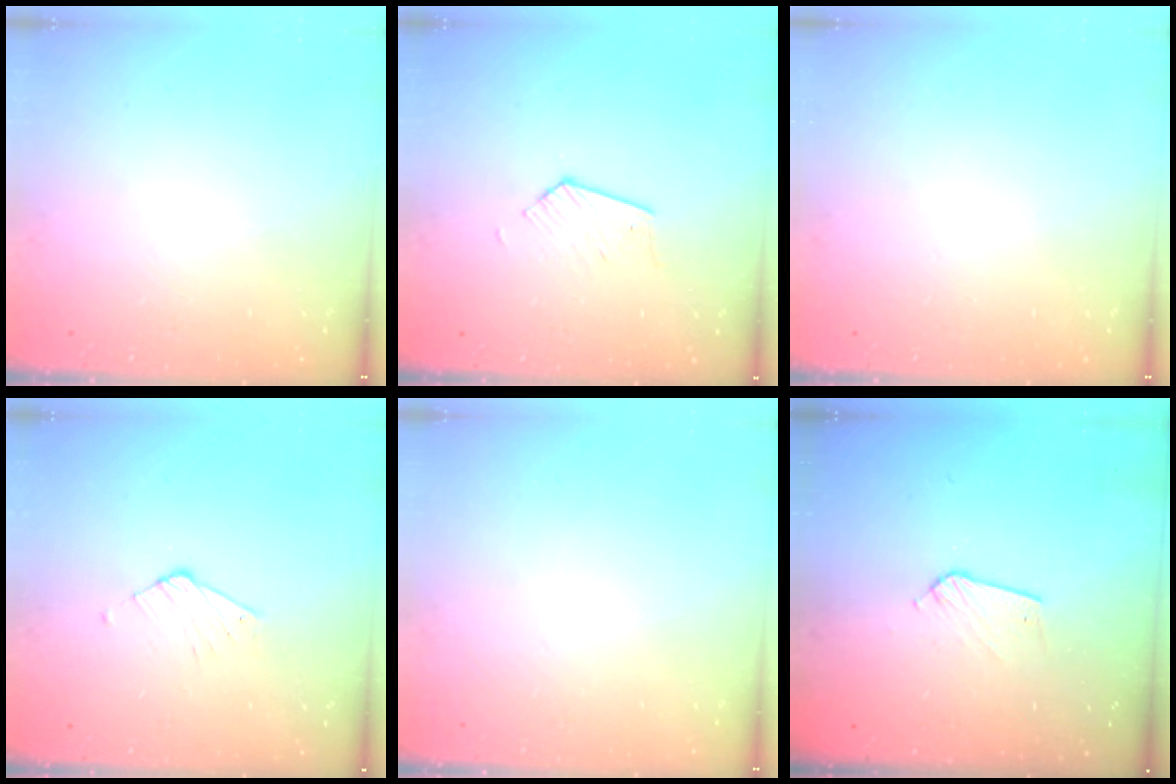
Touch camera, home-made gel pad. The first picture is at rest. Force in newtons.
{"total": 4.0, "press": 4.0, "slide": 0.4}
{"total": 0.0}
{"total": 3.7, "press": 3.7, "slide": 0.3}
{"total": 0.0}
{"total": 6.2, "press": 6.2, "slide": 0.6}